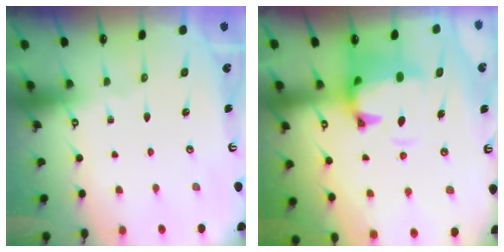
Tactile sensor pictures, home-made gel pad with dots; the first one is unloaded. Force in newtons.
{"total": 2.7, "press": 2.3, "slide": 1.4}